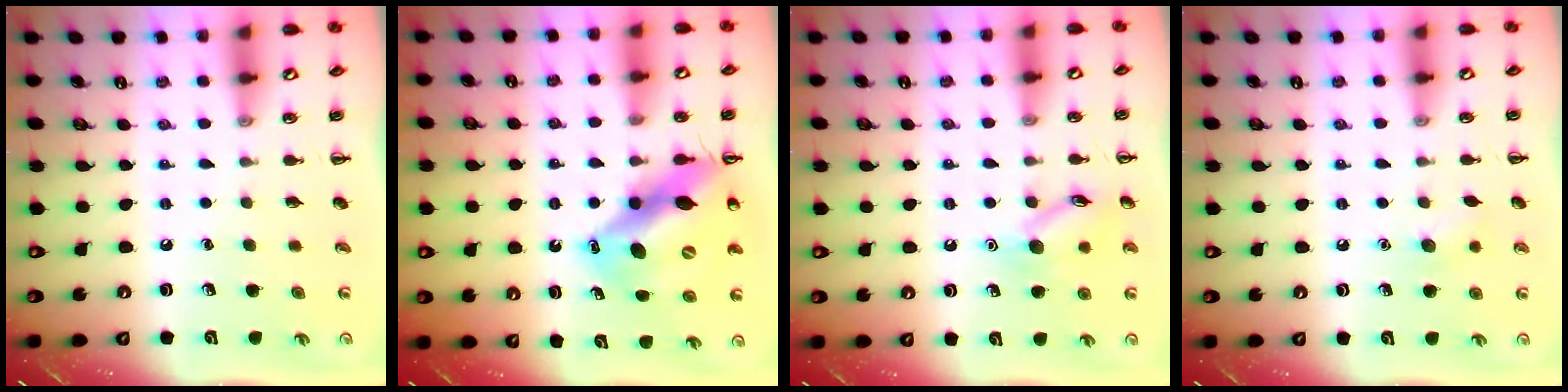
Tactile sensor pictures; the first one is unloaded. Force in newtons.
{"total": 15.0, "press": 14.3, "slide": 4.3}
{"total": 10.9, "press": 10.9, "slide": 0.5}
{"total": 5.7, "press": 5.6, "slide": 1.3}